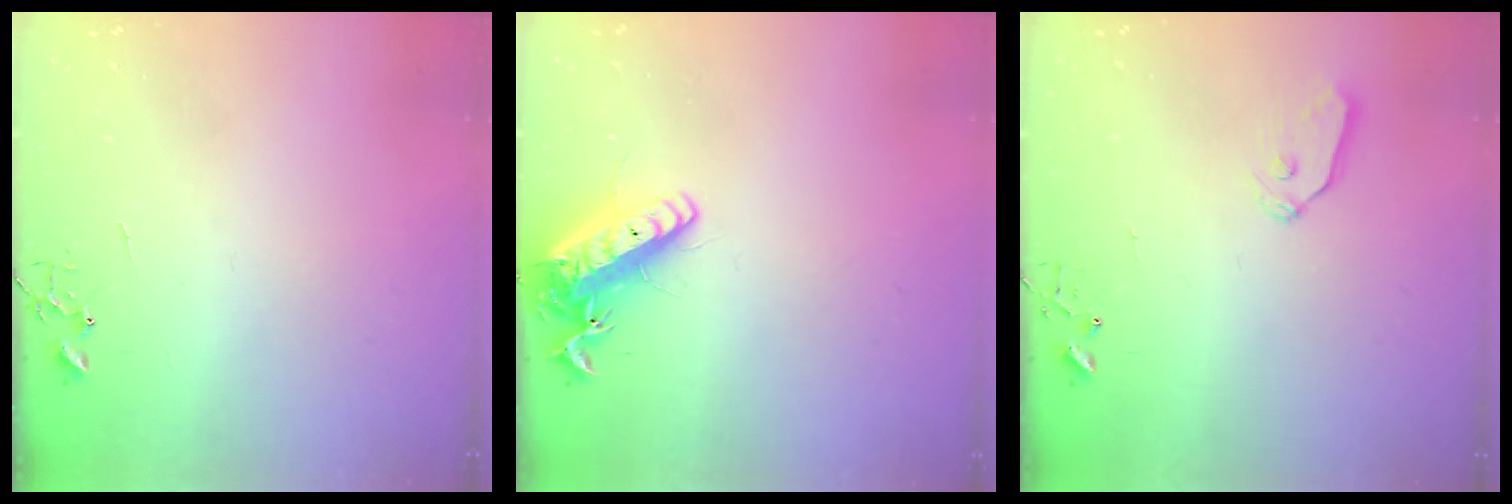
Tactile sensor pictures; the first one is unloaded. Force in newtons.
{"total": 14.5, "press": 14.2, "slide": 2.8}
{"total": 6.3, "press": 6.3, "slide": 0.1}